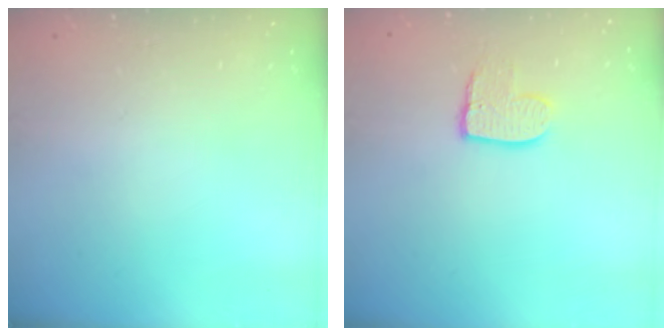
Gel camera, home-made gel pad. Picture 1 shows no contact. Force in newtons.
{"total": 8.4, "press": 8.4, "slide": 0.6}